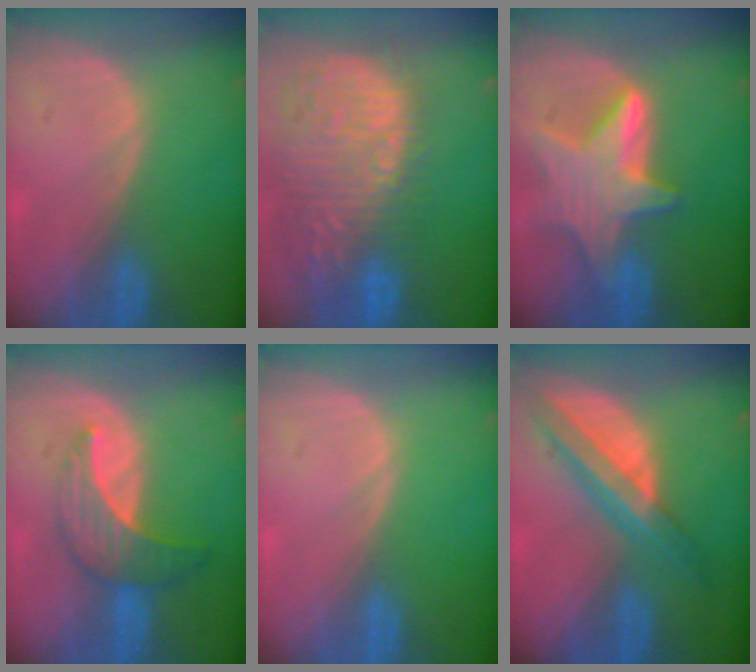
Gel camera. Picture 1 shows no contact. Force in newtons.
{"total": 15.5, "press": 12.7, "slide": 8.9}
{"total": 8.6, "press": 8.6, "slide": 0.5}
{"total": 7.3, "press": 6.6, "slide": 3.2}
{"total": 0.0}
{"total": 8.0, "press": 6.7, "slide": 4.3}